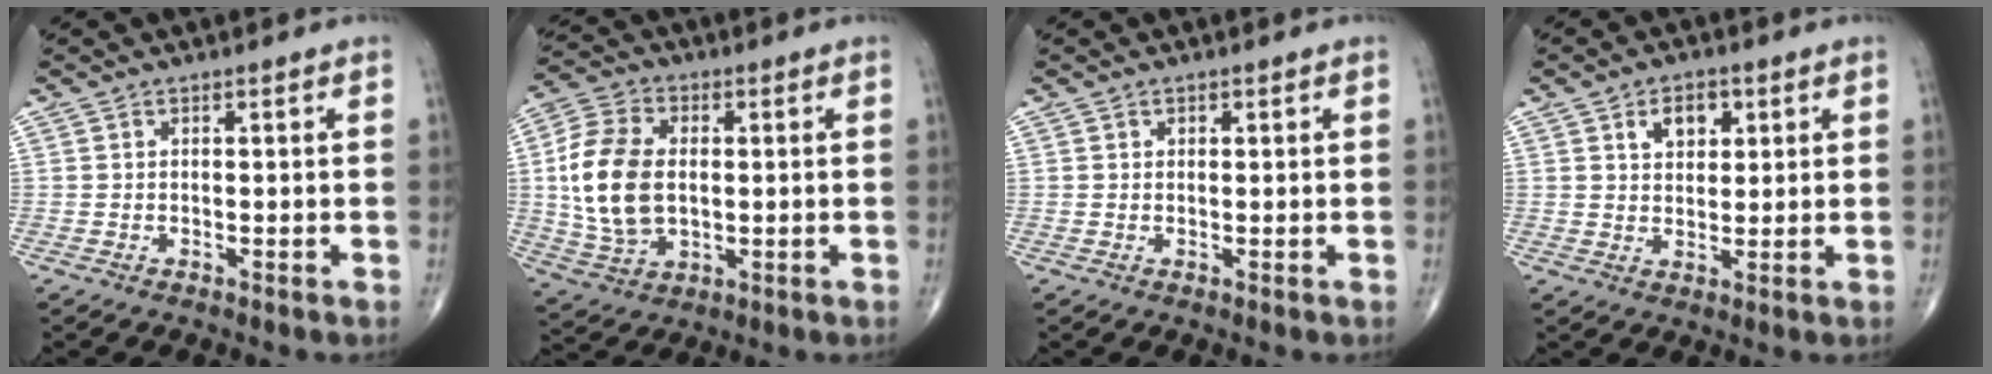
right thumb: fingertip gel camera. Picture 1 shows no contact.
{"total": 14.8, "force": [0.6, 9.5, 11.3], "torque": [-0.222, 0.004, 0.014]}
{"total": 0.7, "force": [0.3, 0.6, 0.2], "torque": [0.002, -0.001, 0.004]}
{"total": 5.6, "force": [2.4, 3.7, 3.4], "torque": [-0.030, -0.009, 0.036]}